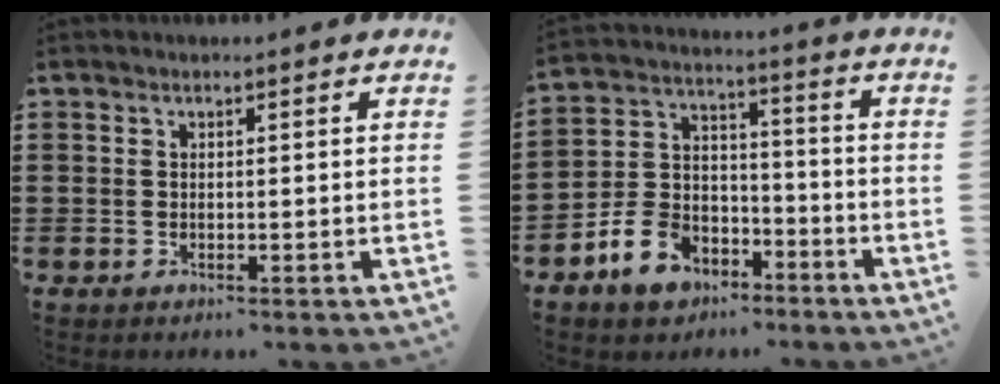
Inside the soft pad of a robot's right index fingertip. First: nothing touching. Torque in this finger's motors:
{"motor_torque": [-0.12, 0.63, -0.66, -0.21]}